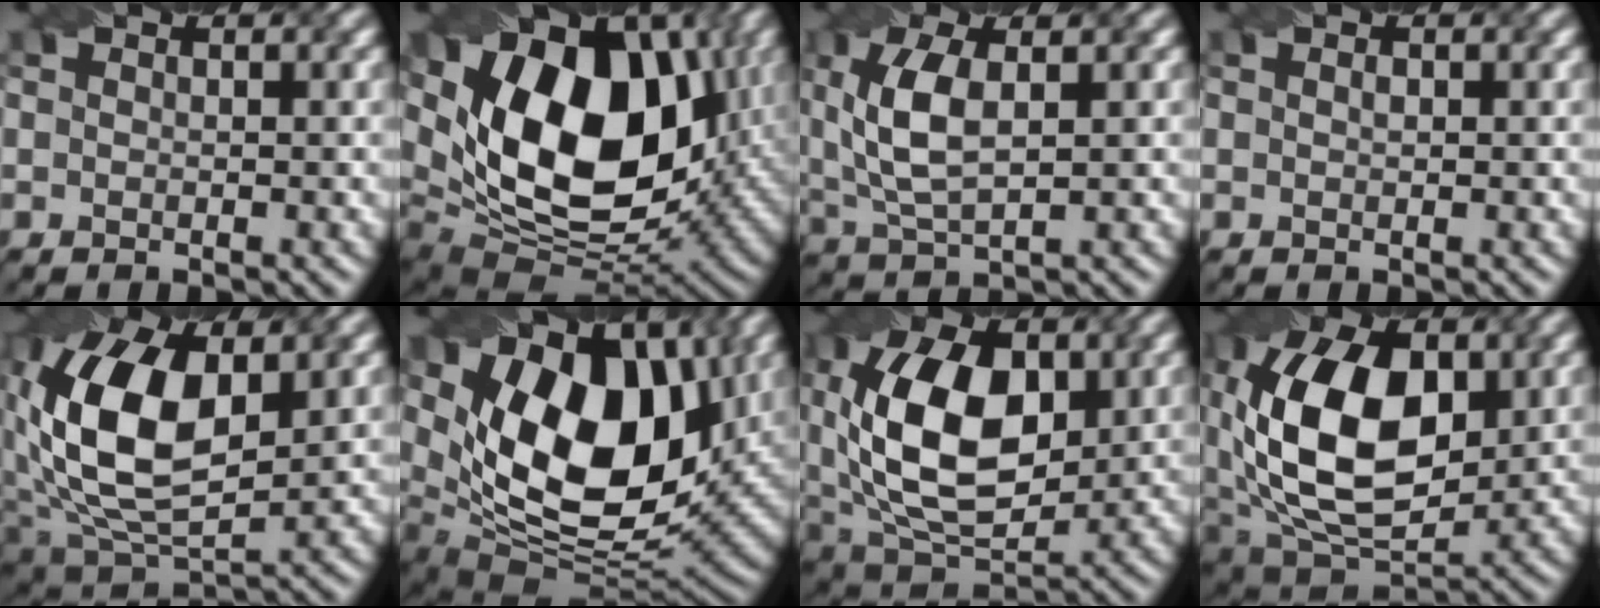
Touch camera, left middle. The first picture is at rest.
{"total": 16.6, "force": [3.8, 10.1, 12.6], "torque": [-0.189, 0.005, 0.059]}
{"total": 6.0, "force": [1.2, 2.8, 5.2], "torque": [-0.123, 0.003, 0.027]}
{"total": 0.5, "force": [0.2, 0.3, 0.4], "torque": [-0.008, 0.001, 0.003]}
{"total": 11.9, "force": [1.6, 6.9, 9.6], "torque": [-0.201, 0.001, 0.032]}
{"total": 15.3, "force": [4.5, 9.0, 11.5], "torque": [-0.183, -0.006, 0.078]}
{"total": 11.7, "force": [1.8, 7.0, 9.1], "torque": [-0.179, 0.004, 0.031]}
{"total": 12.8, "force": [1.4, 7.9, 9.9], "torque": [-0.187, 0.002, 0.025]}